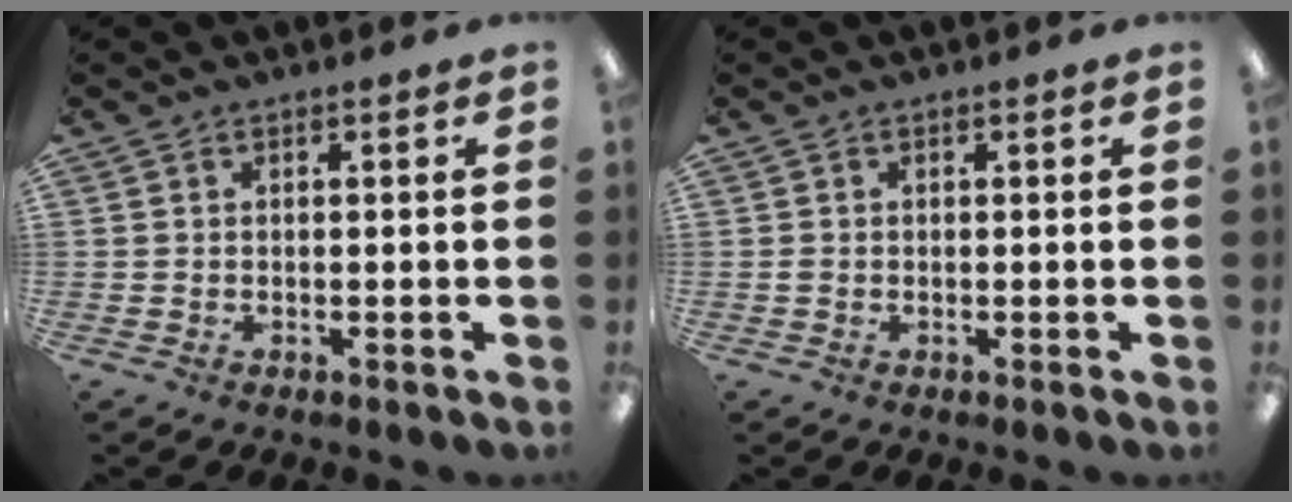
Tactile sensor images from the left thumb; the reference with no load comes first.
{"total": 0.7, "force": [-0.1, 0.6, 0.4], "torque": [-0.007, 0.004, -0.003]}